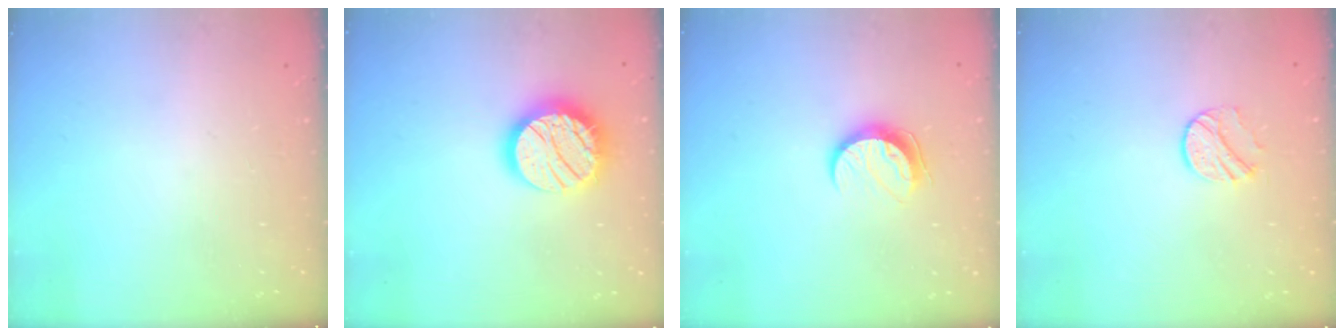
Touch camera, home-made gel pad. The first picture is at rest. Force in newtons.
{"total": 16.6, "press": 16.6, "slide": 1.1}
{"total": 9.0, "press": 9.0, "slide": 0.8}
{"total": 8.3, "press": 8.3, "slide": 0.8}